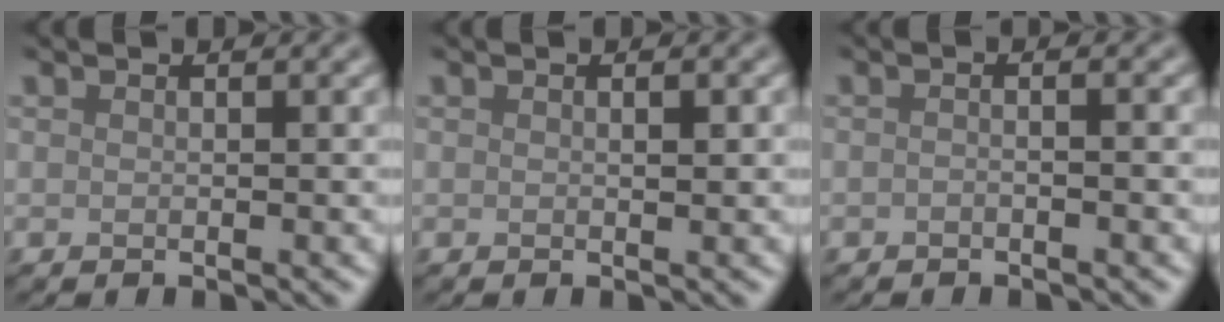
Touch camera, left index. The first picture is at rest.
{"total": 0.8, "force": [0.2, 0.1, 0.8], "torque": [-0.012, 0.000, 0.003]}
{"total": 1.1, "force": [-0.4, 0.3, 0.9], "torque": [-0.016, -0.006, -0.016]}